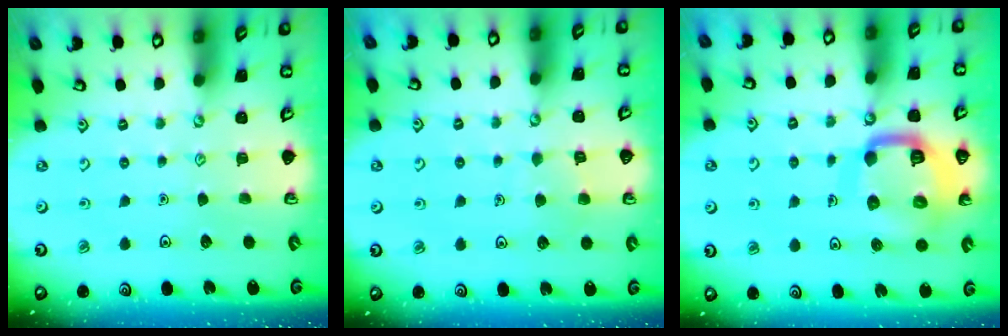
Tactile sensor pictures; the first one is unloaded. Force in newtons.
{"total": 5.5, "press": 5.5, "slide": 0.5}
{"total": 16.6, "press": 16.5, "slide": 1.6}